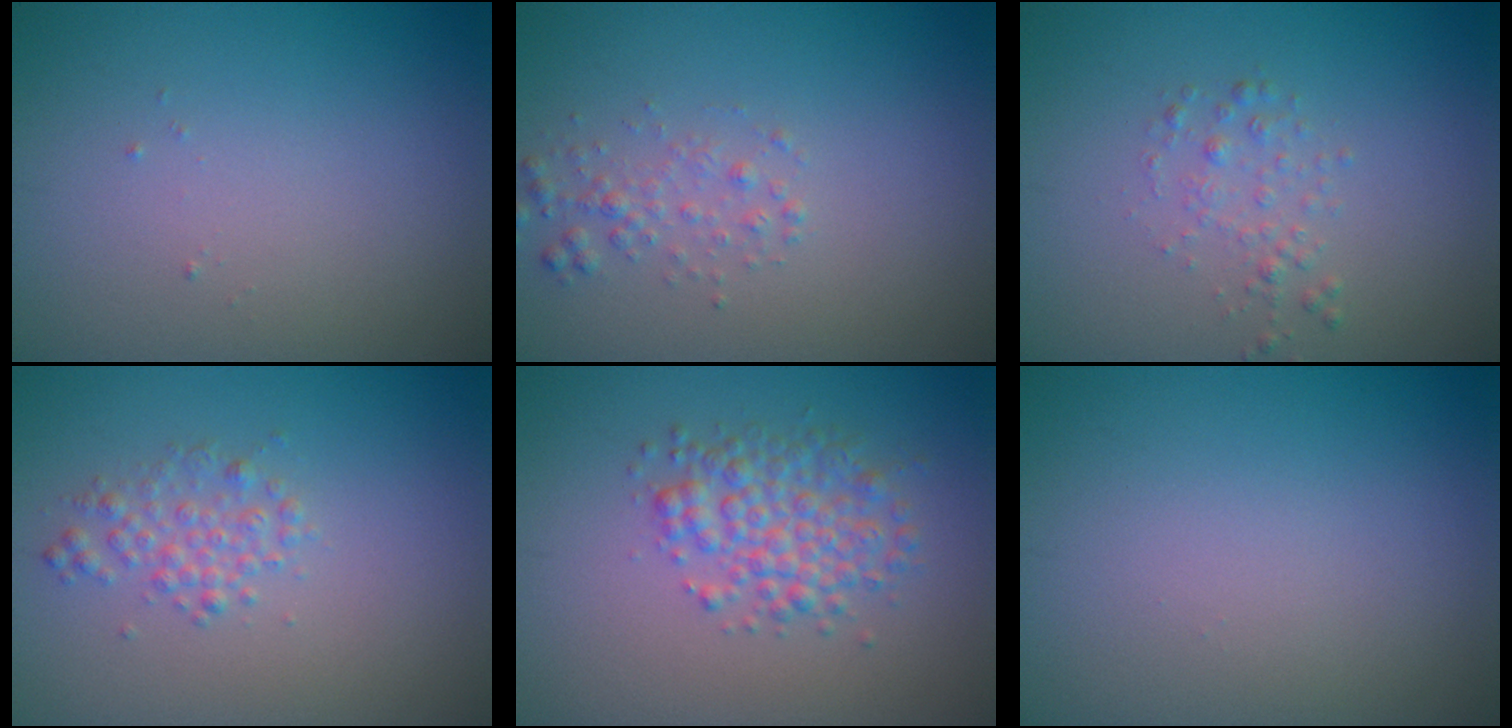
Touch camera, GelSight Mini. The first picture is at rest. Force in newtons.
{"total": 1.6, "press": 1.6, "slide": 0.0}
{"total": 1.4, "press": 1.4, "slide": 0.1}
{"total": 1.9, "press": 1.9, "slide": 0.0}
{"total": 3.8, "press": 3.8, "slide": 0.1}
{"total": 0.0}